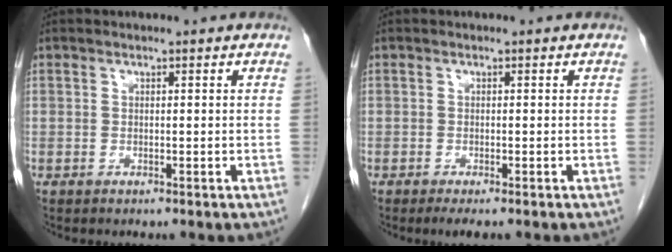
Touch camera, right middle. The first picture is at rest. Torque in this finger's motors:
{"motor_torque": [0.38, -0.20, -0.01, 0.02]}